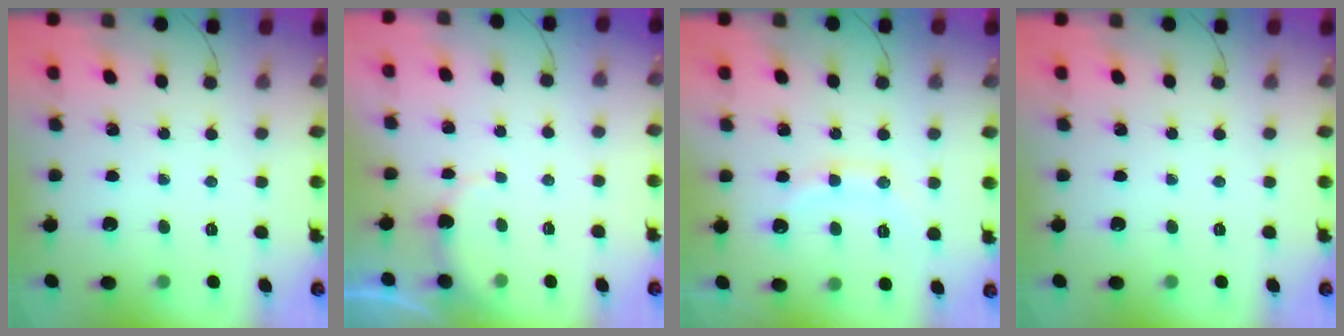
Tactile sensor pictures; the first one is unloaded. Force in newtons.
{"total": 5.1, "press": 5.0, "slide": 0.8}
{"total": 10.9, "press": 10.9, "slide": 1.0}
{"total": 0.0}